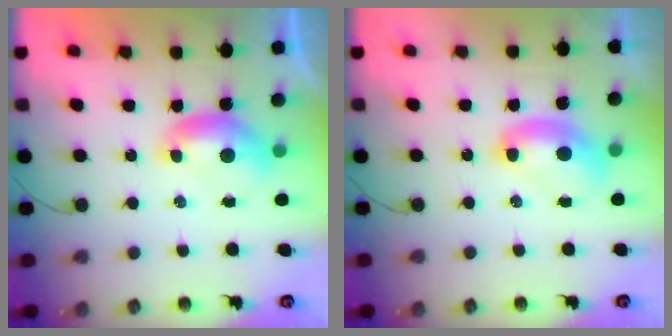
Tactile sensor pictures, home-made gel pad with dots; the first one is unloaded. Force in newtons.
{"total": 2.5, "press": 2.5, "slide": 0.1}